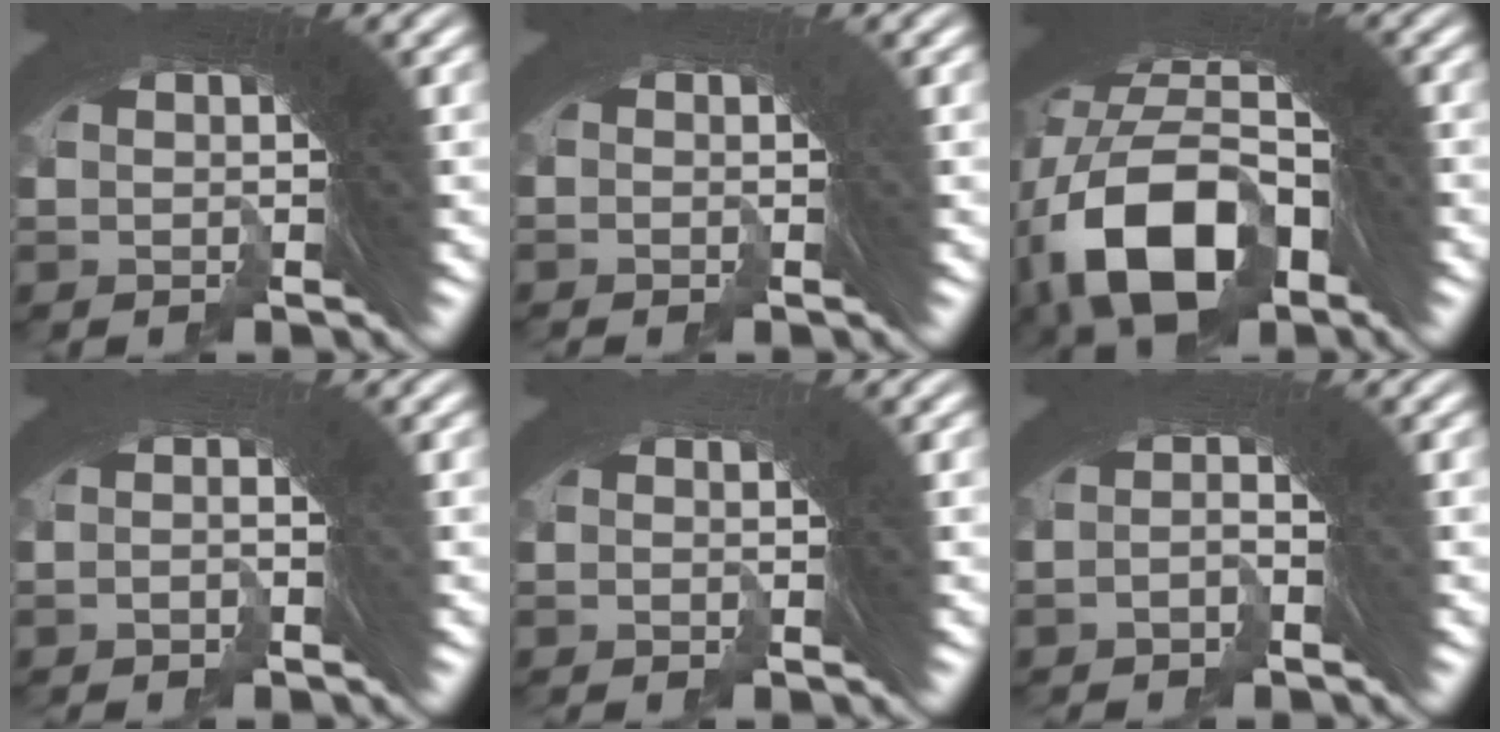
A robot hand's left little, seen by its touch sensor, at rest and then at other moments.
{"total": 1.8, "force": [-0.8, -1.0, -1.2], "torque": [0.023, -0.001, -0.013]}
{"total": 10.7, "force": [-3.5, 7.4, 6.9], "torque": [-0.126, -0.029, -0.058]}
{"total": 2.0, "force": [-1.7, -0.5, -0.9], "torque": [0.029, 0.004, -0.031]}
{"total": 2.7, "force": [-1.6, -1.4, -1.7], "torque": [0.025, -0.013, -0.022]}
{"total": 2.2, "force": [-2.1, -0.2, -0.5], "torque": [0.034, 0.010, -0.043]}